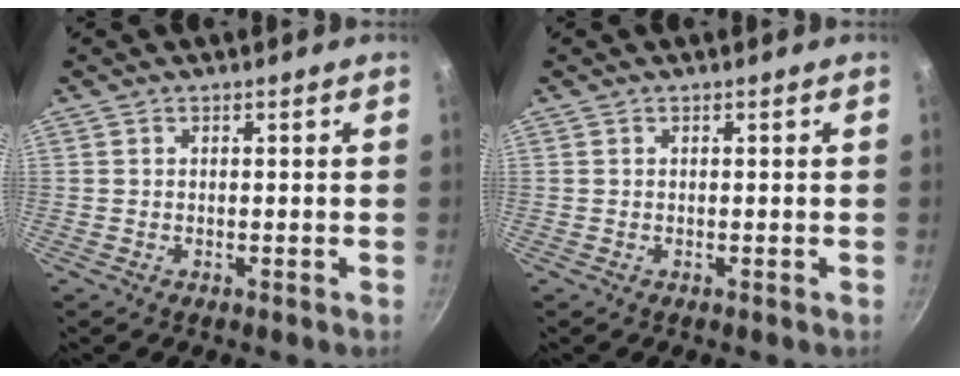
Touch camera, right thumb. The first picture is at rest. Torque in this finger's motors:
{"motor_torque": [-0.11, 0.01, 0.08, -0.03, 0.01]}